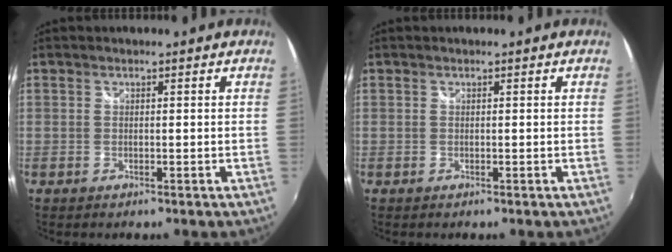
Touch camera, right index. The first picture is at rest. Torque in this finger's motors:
{"motor_torque": [0.54, 0.40, -0.04, 0.00]}